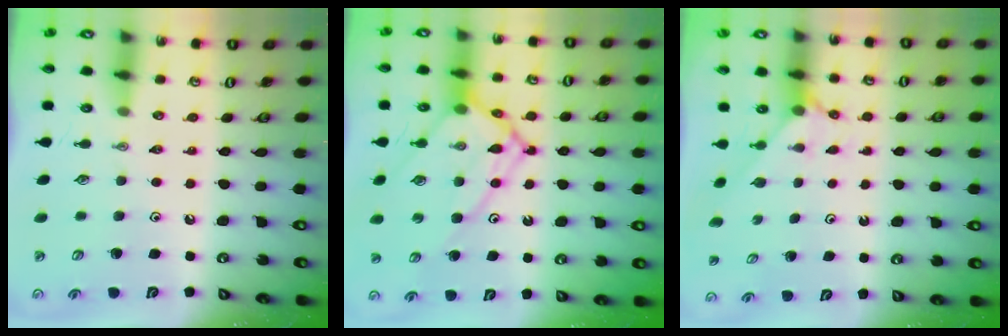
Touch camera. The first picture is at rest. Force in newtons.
{"total": 14.4, "press": 14.3, "slide": 1.1}
{"total": 2.4, "press": 2.4, "slide": 0.2}